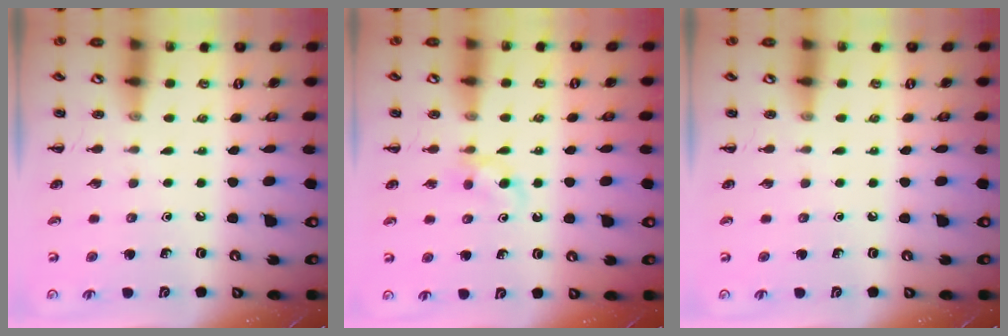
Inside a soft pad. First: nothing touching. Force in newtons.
{"total": 4.2, "press": 3.9, "slide": 1.4}
{"total": 0.0}